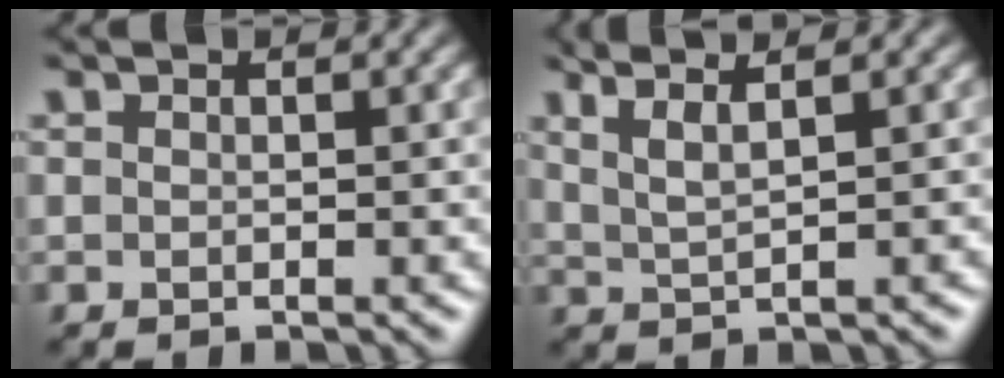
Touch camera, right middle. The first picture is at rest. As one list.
[{"total": 3.7, "force": [2.4, 1.0, 2.6], "torque": [-0.035, 0.011, 0.033]}]